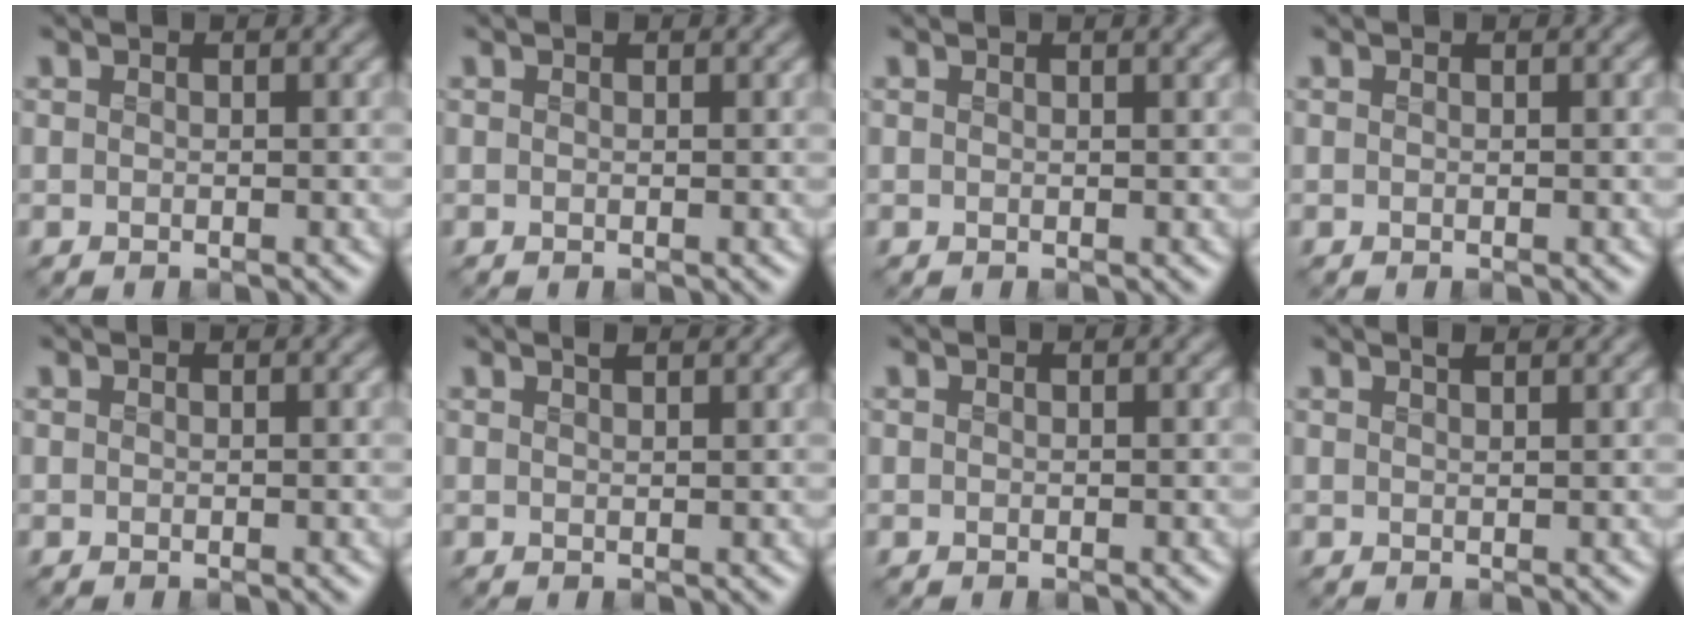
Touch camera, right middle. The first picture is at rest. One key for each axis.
{"total": 0.0}
{"total": 1.5, "fx": 1.0, "fy": 0.5, "fz": 0.9, "tx": -0.012, "ty": -0.002, "tz": 0.013}
{"total": 0.0}
{"total": 0.0}
{"total": 1.5, "fx": 1.2, "fy": 0.5, "fz": 0.9, "tx": -0.008, "ty": 0.001, "tz": 0.008}
{"total": 0.0}
{"total": 1.4, "fx": 1.1, "fy": 0.4, "fz": 0.8, "tx": -0.009, "ty": 0.000, "tz": 0.009}